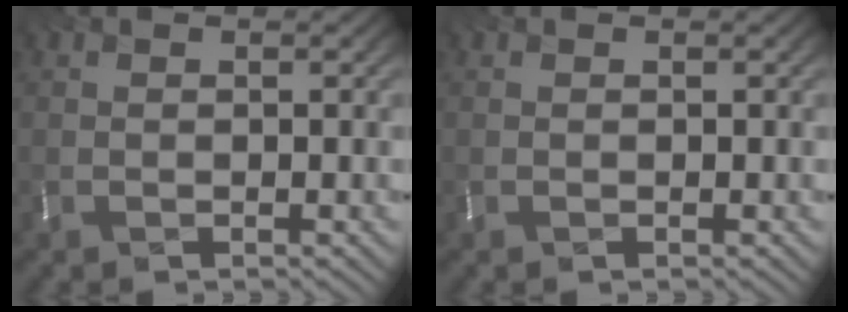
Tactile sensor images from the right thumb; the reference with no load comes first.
{"total": 0.0}